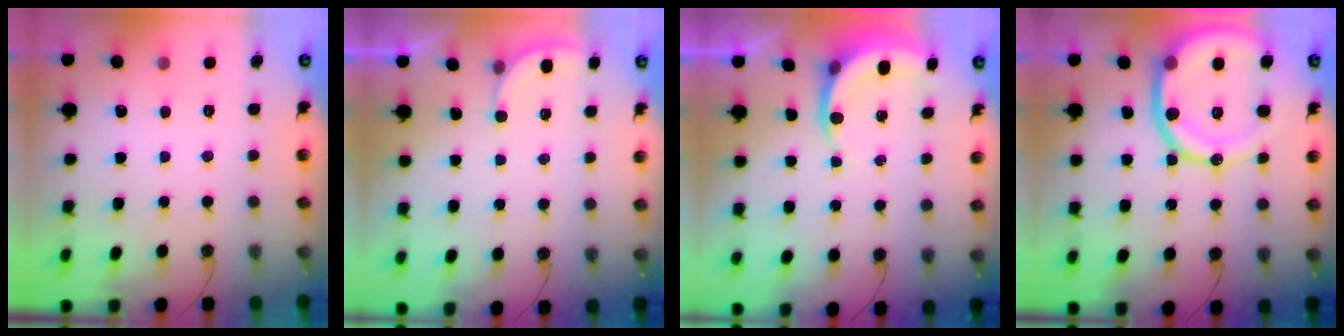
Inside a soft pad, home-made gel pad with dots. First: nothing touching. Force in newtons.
{"total": 2.0, "press": 2.0, "slide": 0.1}
{"total": 4.6, "press": 4.6, "slide": 0.4}
{"total": 17.9, "press": 17.8, "slide": 2.1}